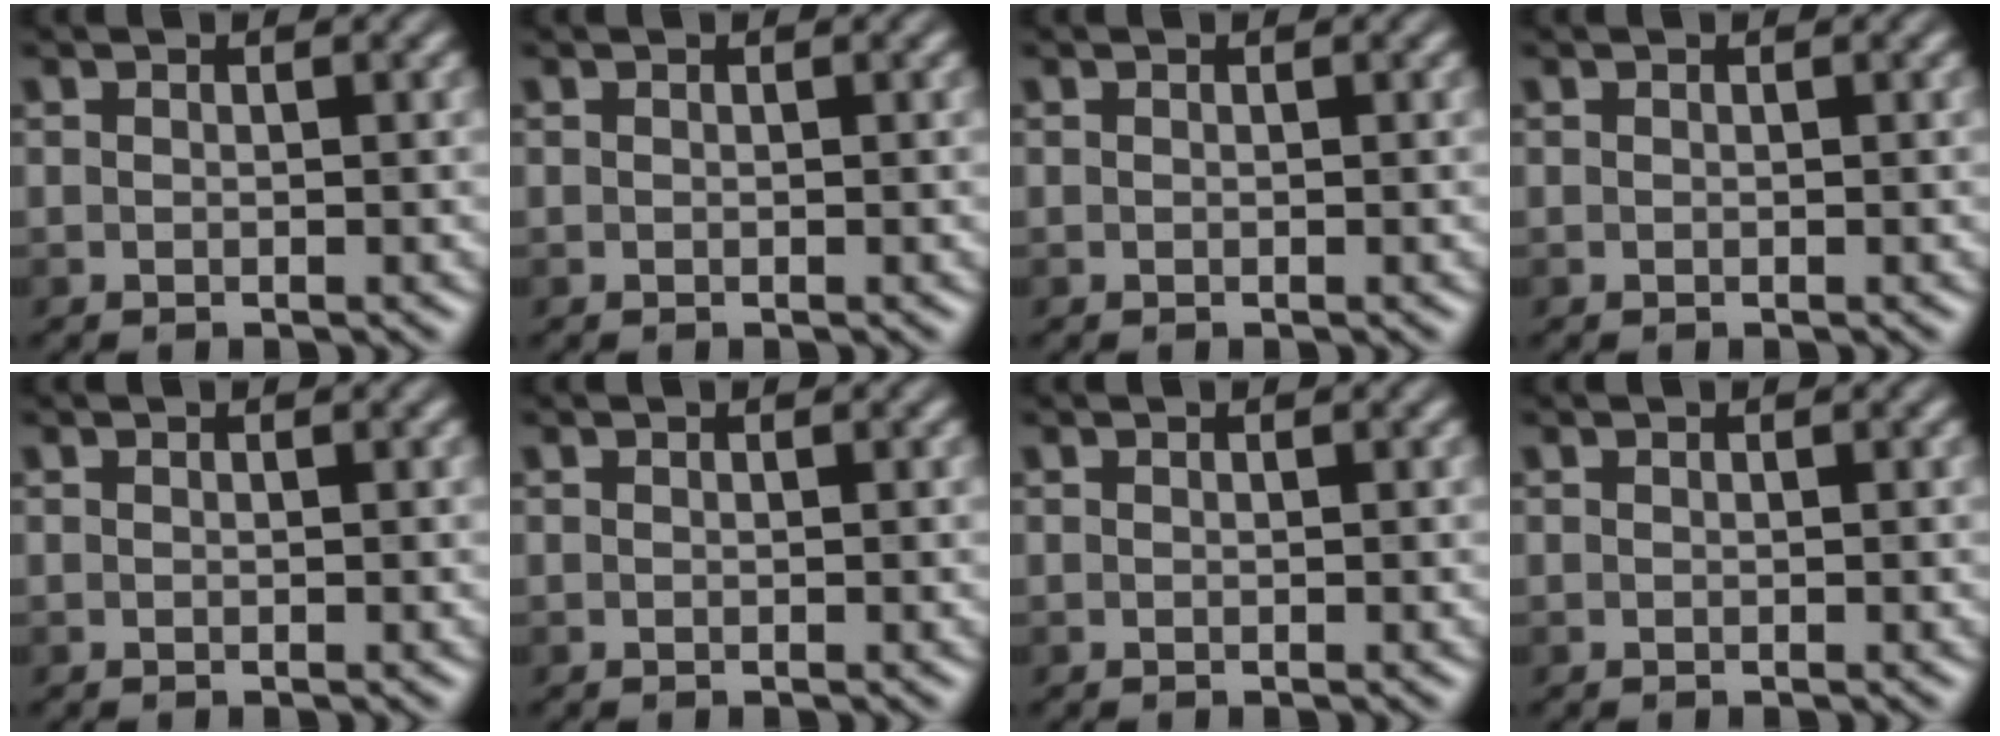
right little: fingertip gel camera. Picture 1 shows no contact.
{"total": 0.0}
{"total": 0.0}
{"total": 0.0}
{"total": 0.0}
{"total": 0.0}
{"total": 0.0}
{"total": 0.0}